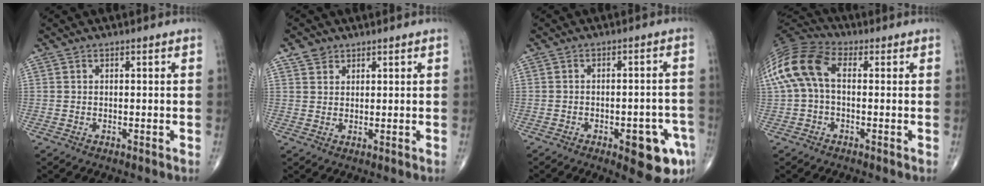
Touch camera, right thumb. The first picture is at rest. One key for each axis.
{"total": 2.6, "fx": 1.8, "fy": 1.8, "fz": 0.6, "tx": -0.001, "ty": -0.003, "tz": 0.031}
{"total": 10.1, "fx": -4.5, "fy": 3.6, "fz": 8.3, "tx": -0.084, "ty": 0.021, "tz": -0.048}
{"total": 12.7, "fx": 1.3, "fy": 7.6, "fz": 10.1, "tx": -0.216, "ty": 0.034, "tz": 0.012}